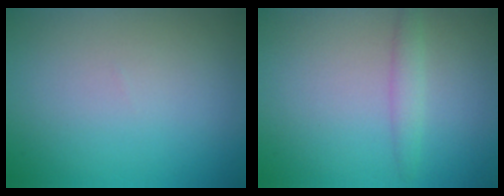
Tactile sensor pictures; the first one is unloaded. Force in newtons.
{"total": 1.5, "press": 1.5, "slide": 0.2}